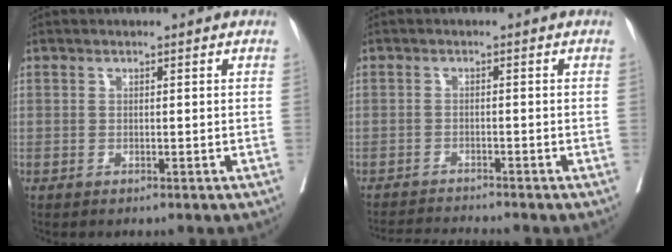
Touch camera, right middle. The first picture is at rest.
{"total": 4.9, "force": [-4.8, -0.8, 0.8], "torque": [-0.010, -0.018, -0.077]}